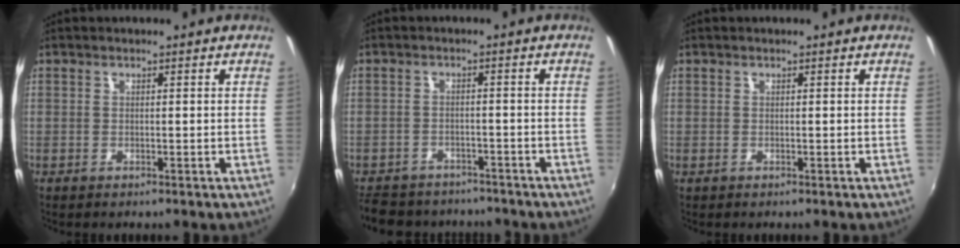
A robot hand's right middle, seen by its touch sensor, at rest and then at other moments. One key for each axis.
{"total": 13.0, "fx": -10.9, "fy": 5.8, "fz": 4.1, "tx": -0.103, "ty": 0.007, "tz": -0.153}
{"total": 0.0}